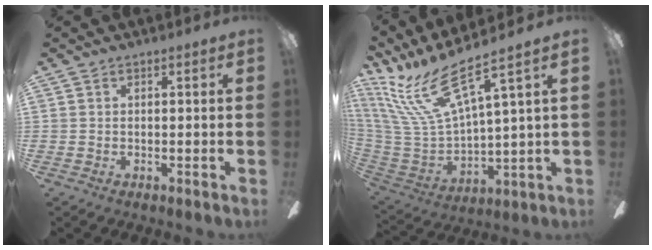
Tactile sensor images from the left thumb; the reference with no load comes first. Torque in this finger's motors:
{"motor_torque": [0.24, 0.22, 0.97, -1.79, 0.12]}